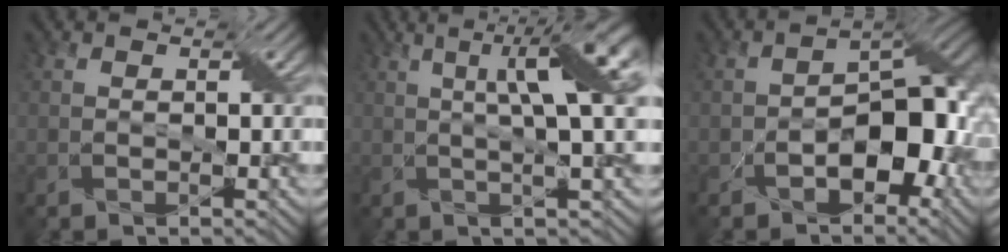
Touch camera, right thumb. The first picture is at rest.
{"total": 9.8, "force": [2.6, 2.2, 9.2], "torque": [-0.126, 0.024, 0.033]}
{"total": 8.8, "force": [-3.2, 5.1, 6.4], "torque": [-0.090, -0.001, -0.057]}